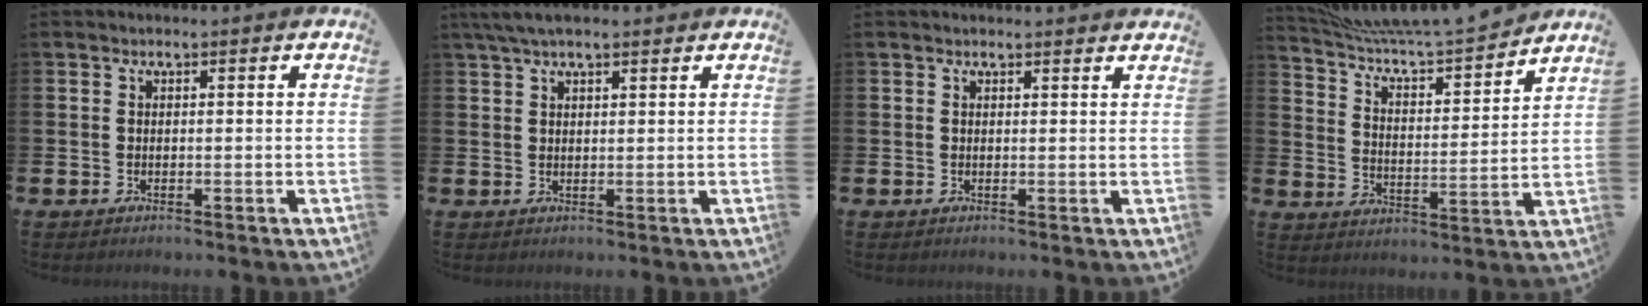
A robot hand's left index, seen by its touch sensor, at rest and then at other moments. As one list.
[{"total": 3.6, "force": [2.8, 0.9, 2.0], "torque": [-0.045, 0.002, 0.052]}, {"total": 0.9, "force": [0.9, 0.0, 0.0], "torque": [0.009, -0.006, 0.015]}, {"total": 8.3, "force": [7.9, 0.6, 2.2], "torque": [-0.079, -0.065, 0.137]}]